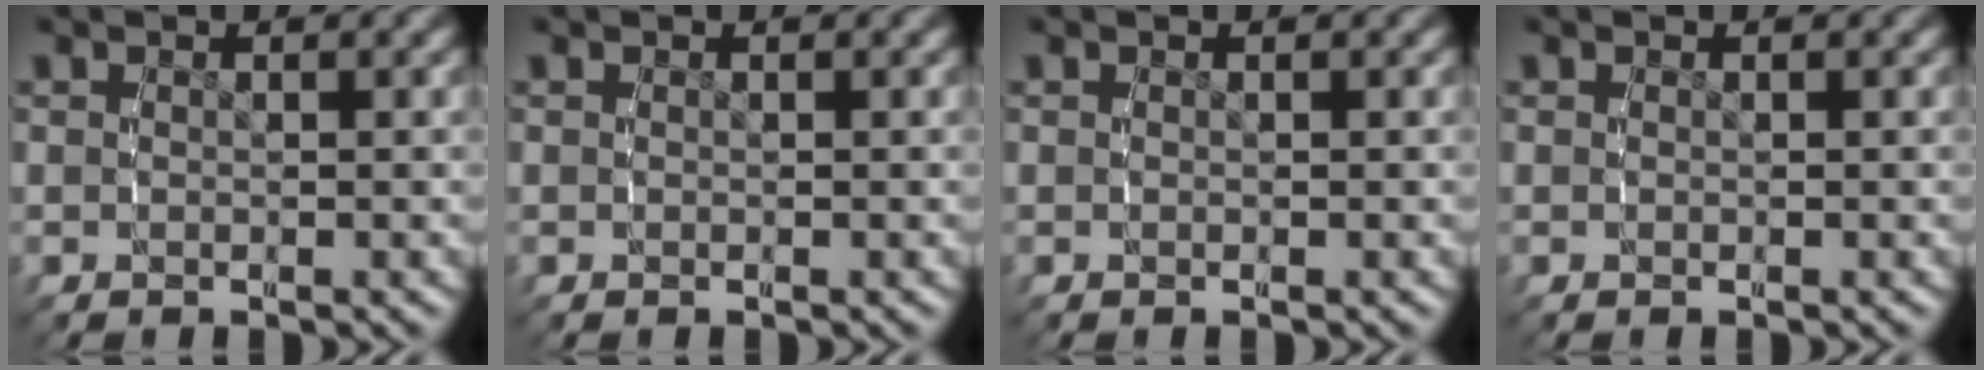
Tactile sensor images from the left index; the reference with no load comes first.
{"total": 0.0}
{"total": 0.0}
{"total": 0.0}